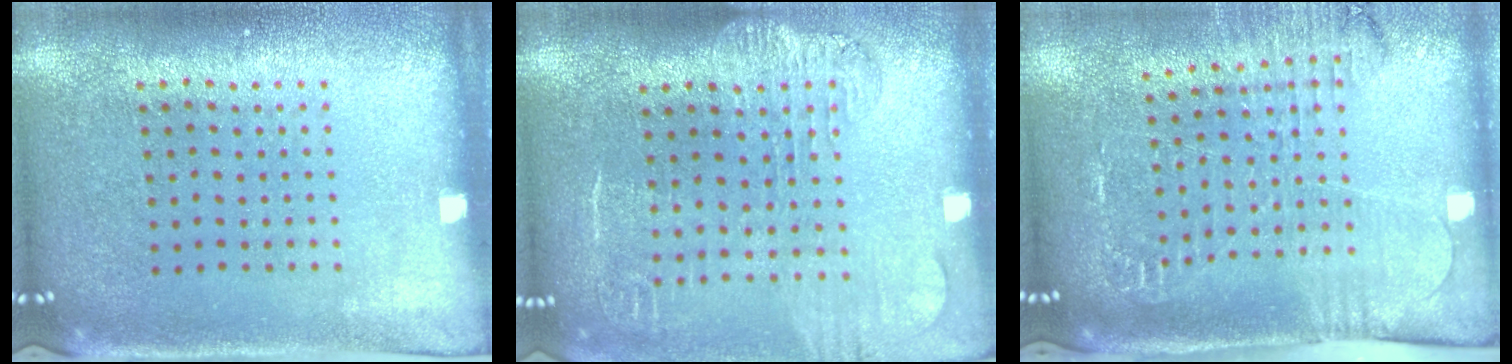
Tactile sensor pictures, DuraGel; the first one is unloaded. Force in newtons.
{"total": 1.8, "press": 1.5, "slide": 1.0}
{"total": 1.9, "press": 1.9, "slide": 0.4}